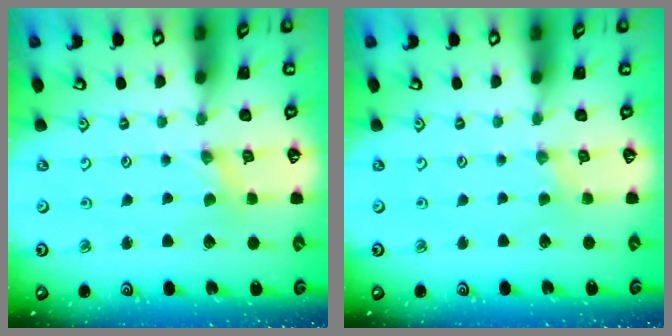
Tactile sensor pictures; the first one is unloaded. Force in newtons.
{"total": 1.0, "press": 1.0, "slide": 0.2}